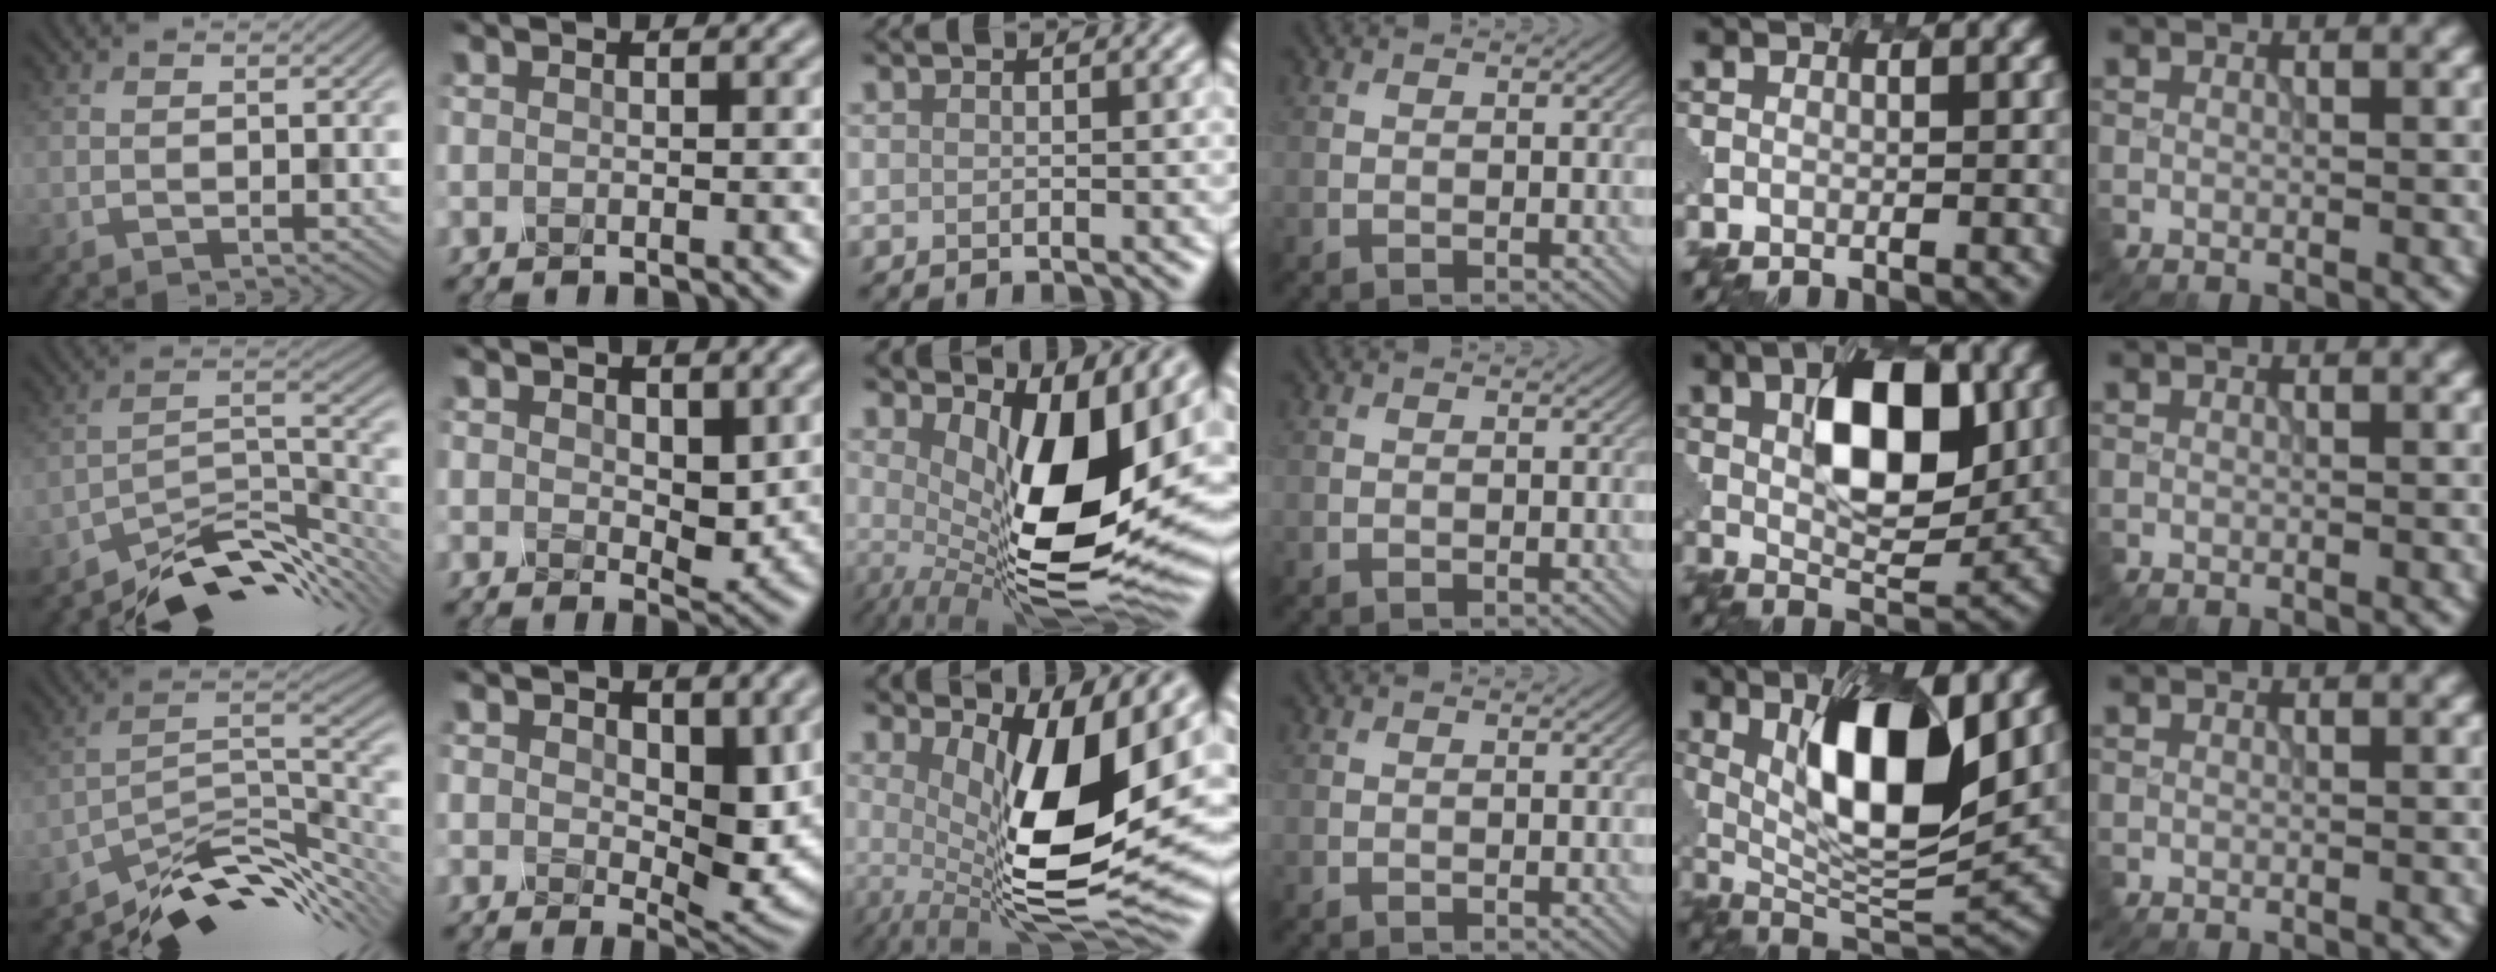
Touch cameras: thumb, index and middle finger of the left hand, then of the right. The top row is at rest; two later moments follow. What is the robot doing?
{"motion": "press", "object": "mechanical pencil"}